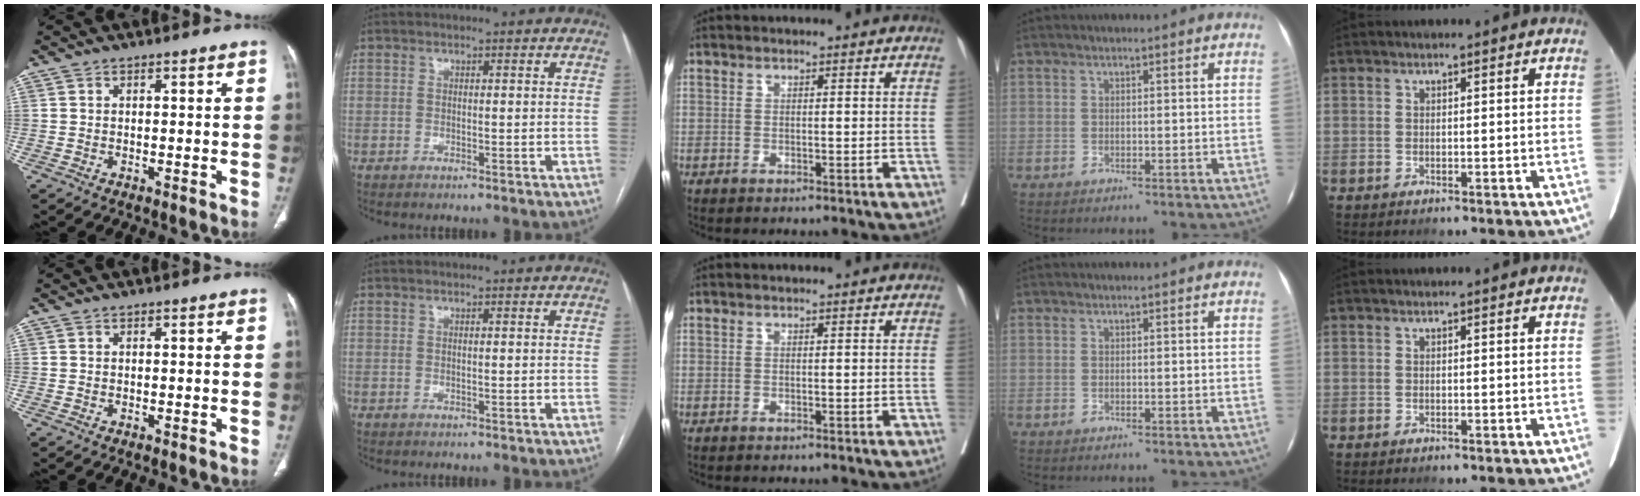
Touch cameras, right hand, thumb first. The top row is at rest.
{}